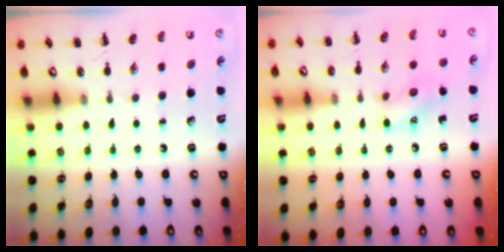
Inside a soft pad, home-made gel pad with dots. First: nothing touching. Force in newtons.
{"total": 7.4, "press": 7.3, "slide": 0.6}